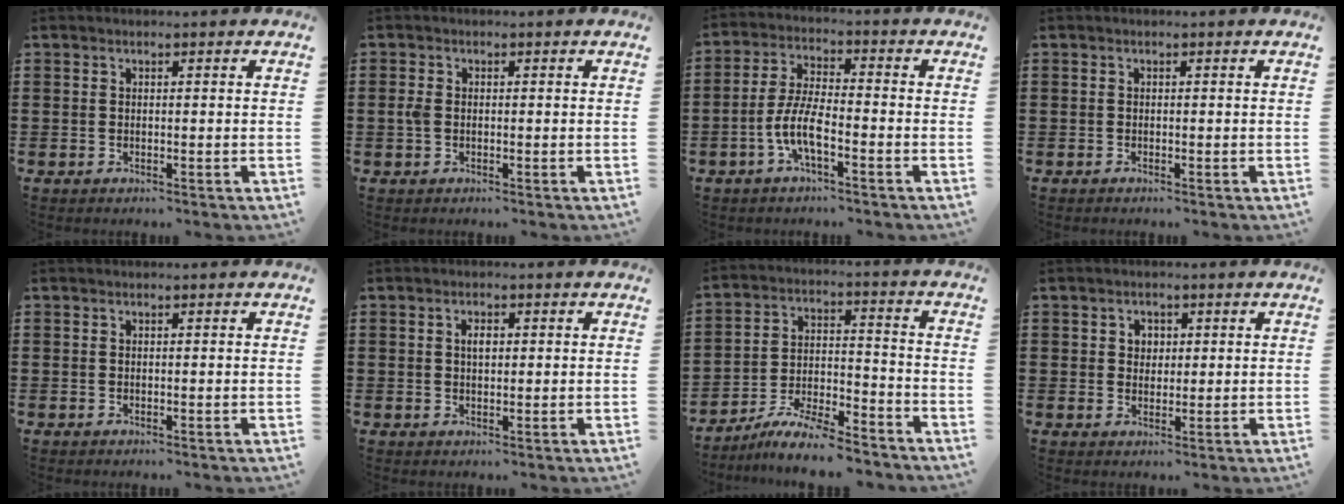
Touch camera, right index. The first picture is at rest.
{"total": 1.6, "force": [-0.1, 1.1, 1.2], "torque": [-0.040, 0.001, -0.009]}
{"total": 6.7, "force": [-2.9, 1.8, 5.7], "torque": [-0.143, -0.013, -0.063]}
{"total": 0.0}
{"total": 0.0}
{"total": 2.0, "force": [0.4, 1.0, 1.7], "torque": [-0.035, 0.007, 0.005]}
{"total": 7.7, "force": [-7.2, 0.9, 2.8], "torque": [-0.055, 0.008, -0.139]}
{"total": 2.1, "force": [0.6, 1.9, 0.7], "torque": [-0.021, 0.011, 0.008]}